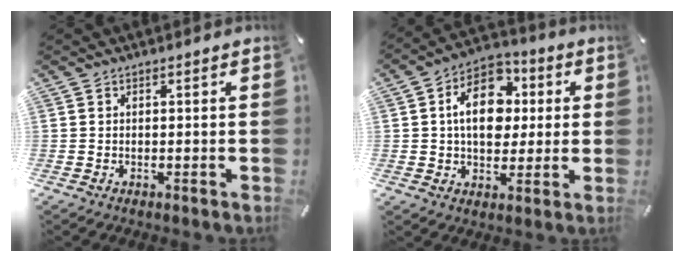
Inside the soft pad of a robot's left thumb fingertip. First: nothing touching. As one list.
[{"total": 13.9, "force": [1.8, 10.1, 9.4], "torque": [-0.150, 0.006, 0.030]}]